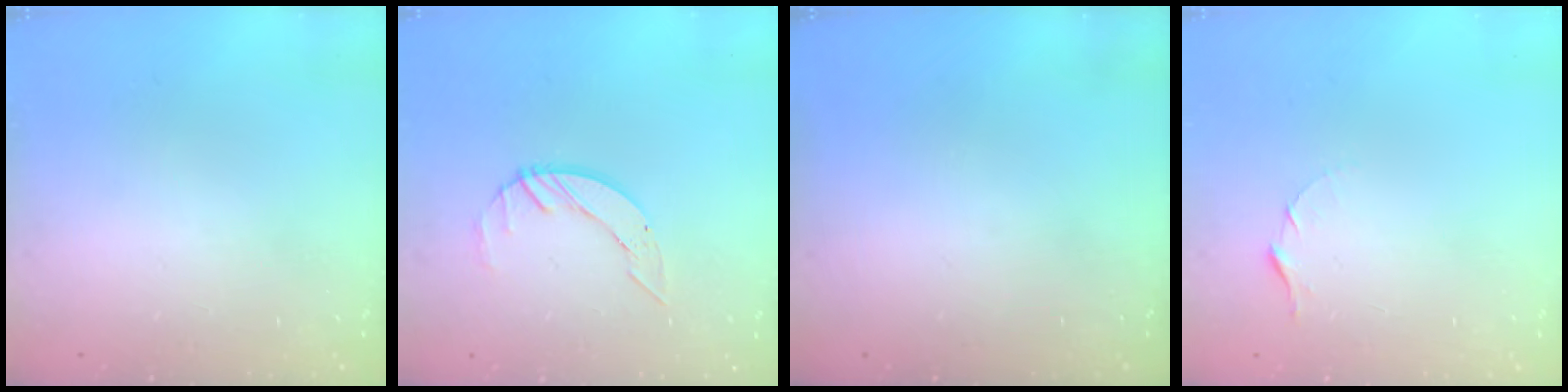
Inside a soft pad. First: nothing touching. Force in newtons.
{"total": 3.6, "press": 3.6, "slide": 0.4}
{"total": 0.0}
{"total": 5.4, "press": 5.4, "slide": 0.5}